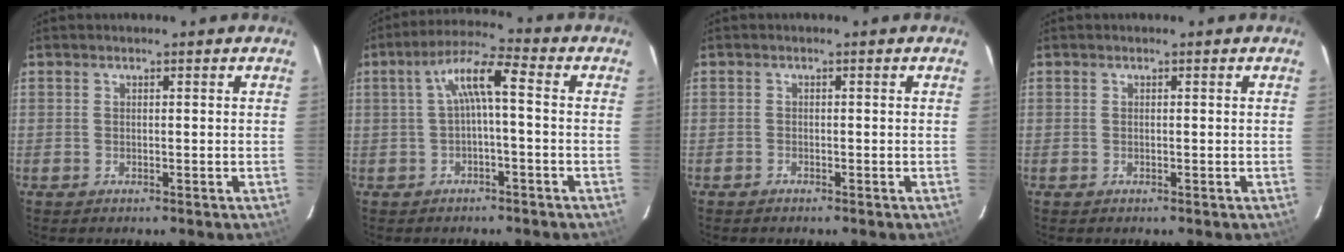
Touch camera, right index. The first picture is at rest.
{"total": 6.4, "force": [-0.3, 0.9, 6.3], "torque": [-0.132, 0.019, -0.003]}
{"total": 0.8, "force": [-0.7, 0.3, -0.2], "torque": [-0.001, 0.003, -0.013]}
{"total": 0.0}